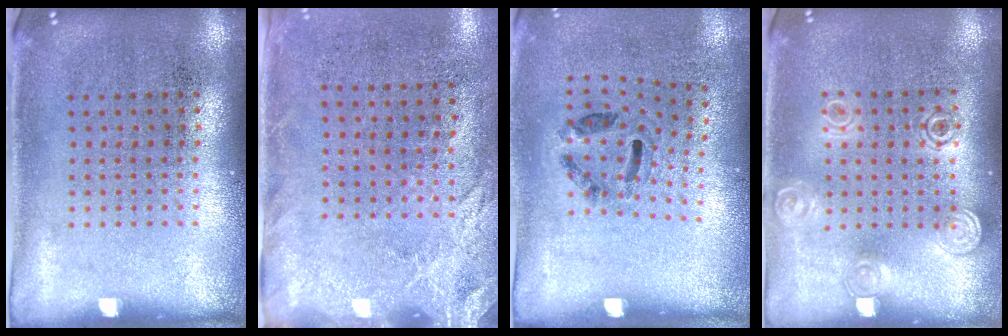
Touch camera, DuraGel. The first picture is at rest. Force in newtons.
{"total": 2.5, "press": 1.9, "slide": 1.6}
{"total": 1.3, "press": 0.7, "slide": 1.0}
{"total": 1.4, "press": 1.3, "slide": 0.6}